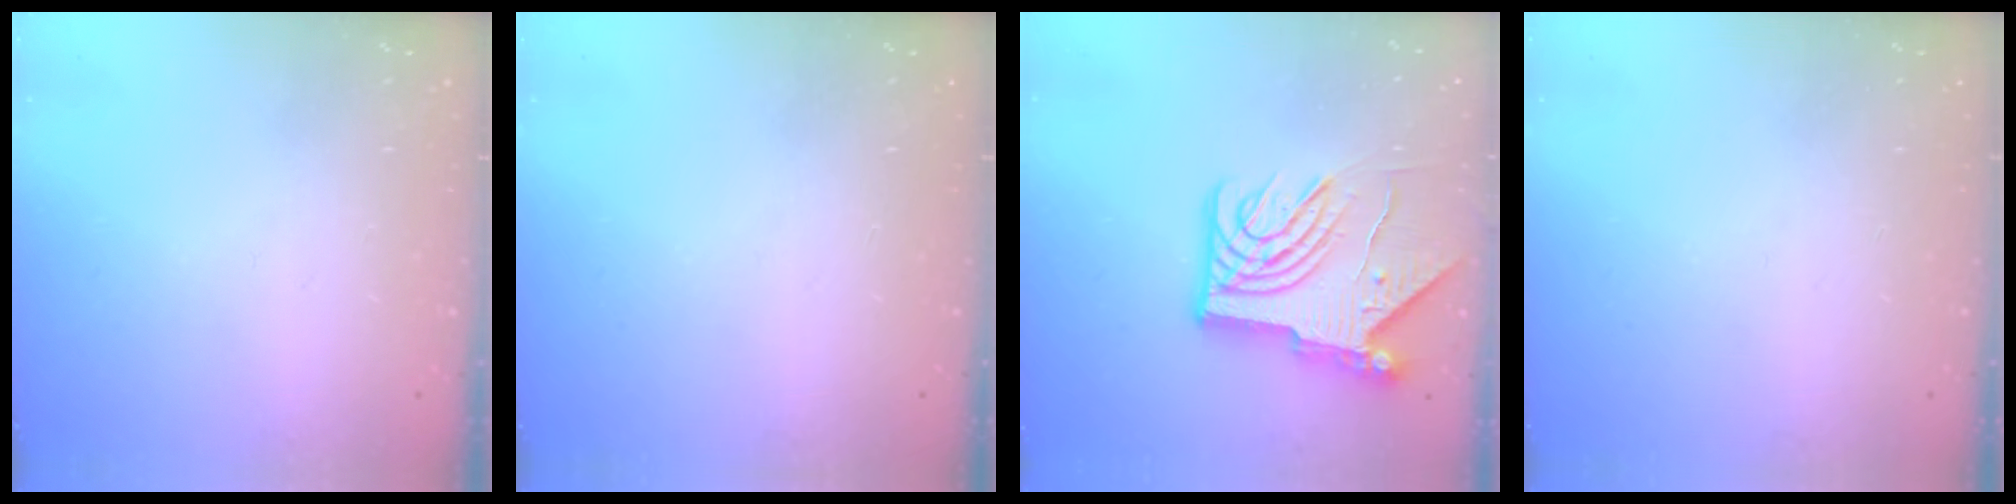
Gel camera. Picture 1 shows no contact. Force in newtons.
{"total": 0.0}
{"total": 12.2, "press": 12.1, "slide": 1.4}
{"total": 0.0}